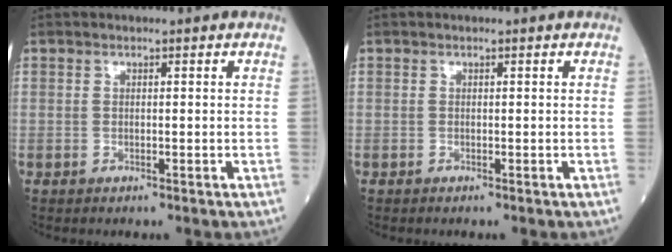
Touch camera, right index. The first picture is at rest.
{"total": 0.0}